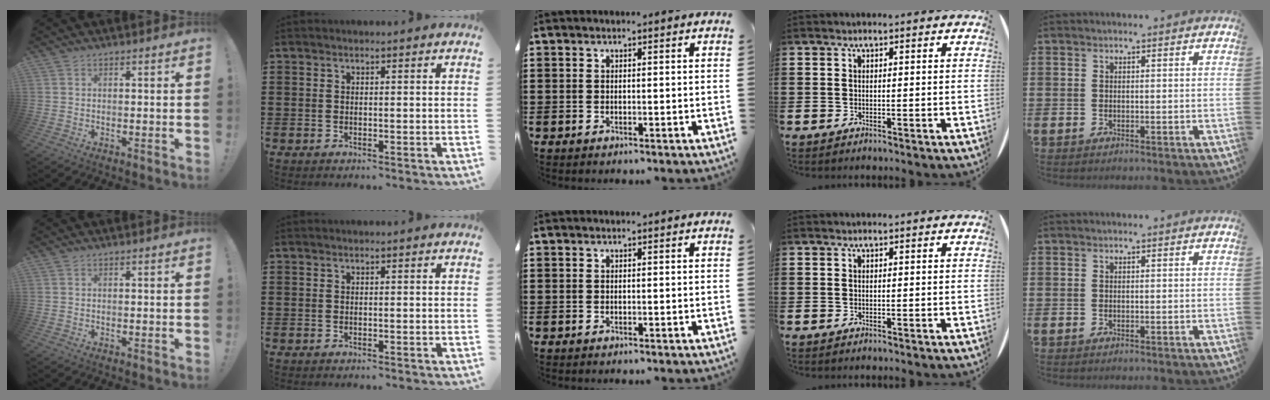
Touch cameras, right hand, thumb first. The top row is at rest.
{}